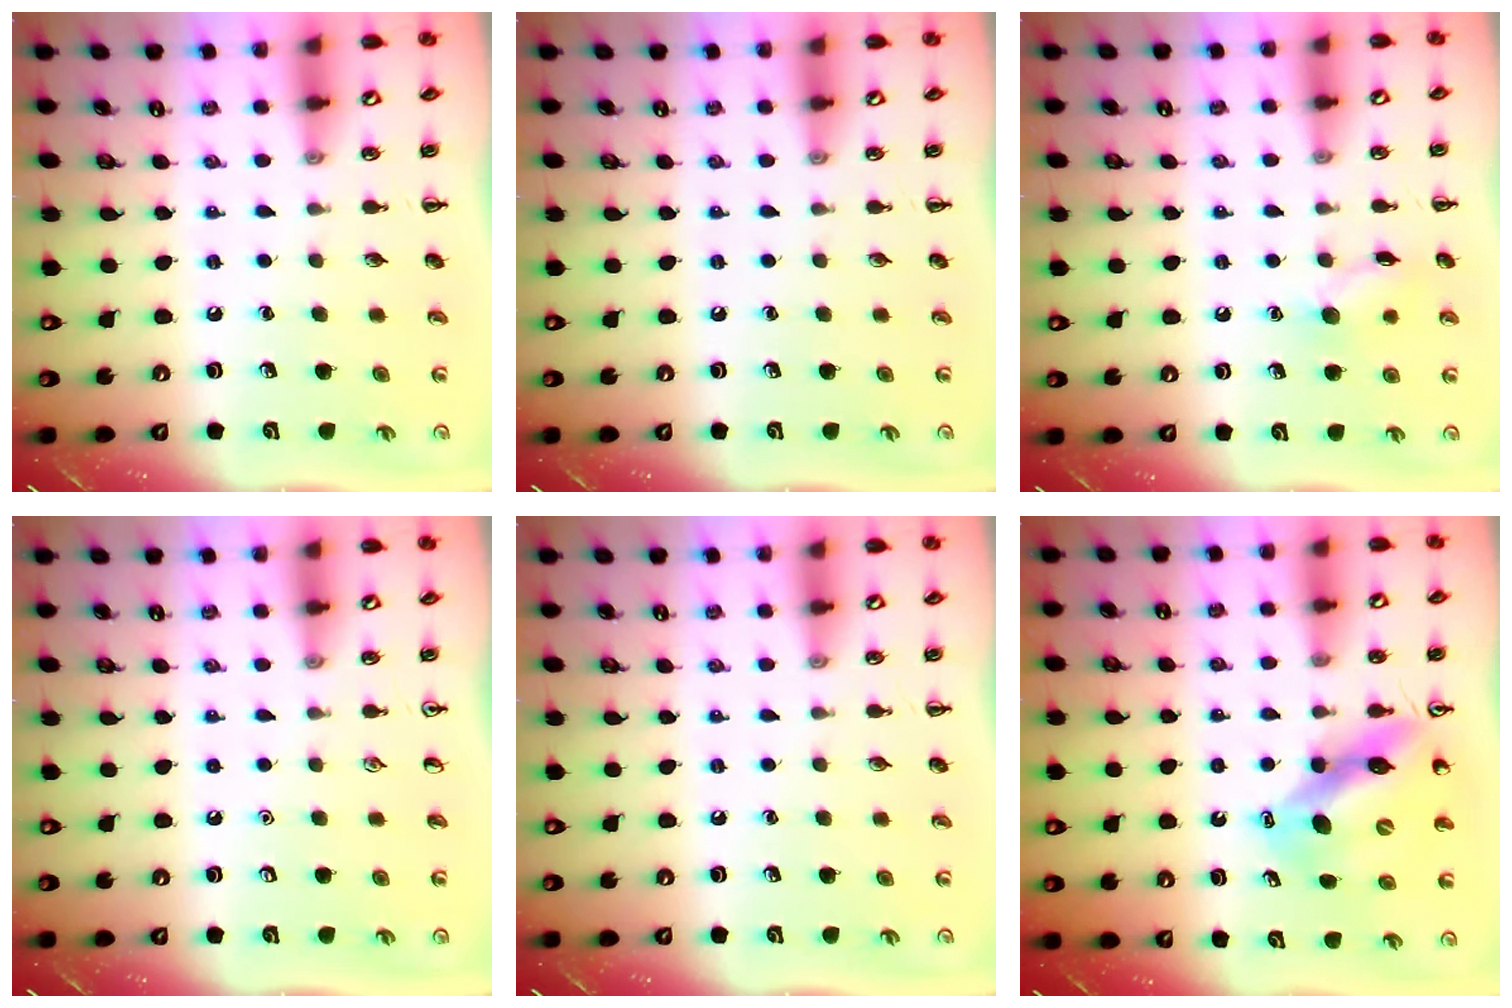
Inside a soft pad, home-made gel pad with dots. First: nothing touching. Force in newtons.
{"total": 0.0}
{"total": 8.1, "press": 8.0, "slide": 0.6}
{"total": 0.0}
{"total": 0.0}
{"total": 10.2, "press": 9.8, "slide": 3.0}